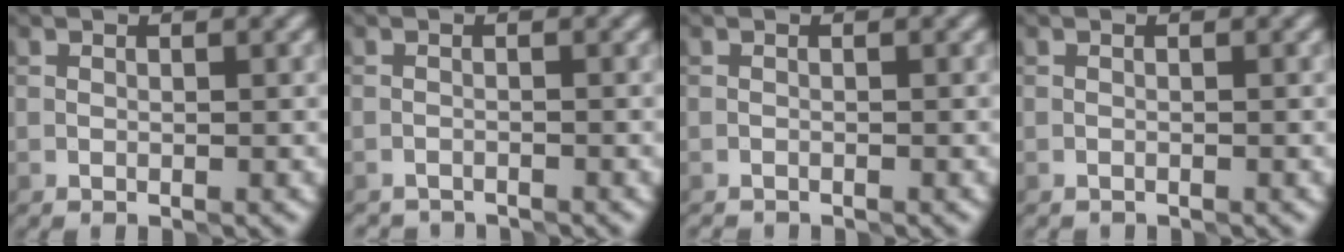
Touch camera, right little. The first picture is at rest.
{"total": 2.0, "force": [-2.0, 0.1, -0.2], "torque": [0.006, -0.005, -0.031]}
{"total": 1.1, "force": [-1.1, 0.0, 0.0], "torque": [0.002, -0.002, -0.019]}
{"total": 0.6, "force": [-0.6, 0.0, -0.1], "torque": [0.003, -0.001, -0.010]}